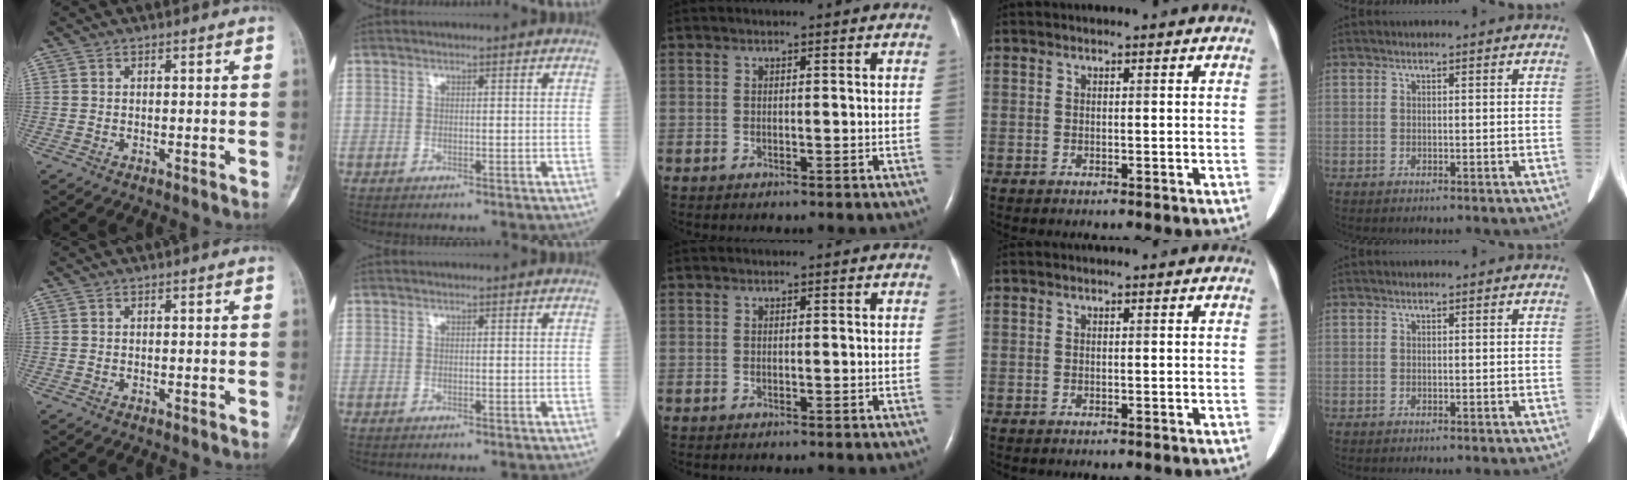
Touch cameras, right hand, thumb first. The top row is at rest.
{}